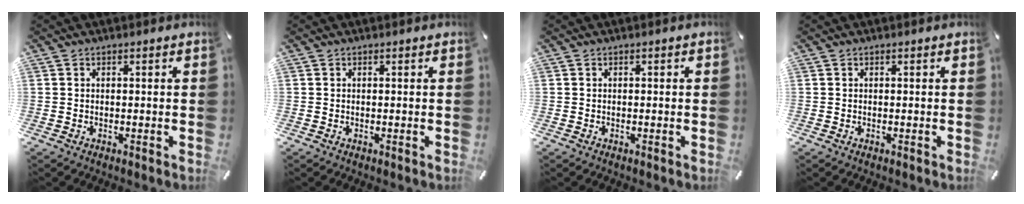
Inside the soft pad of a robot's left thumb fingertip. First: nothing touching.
{"total": 0.0}
{"total": 0.0}
{"total": 0.0}